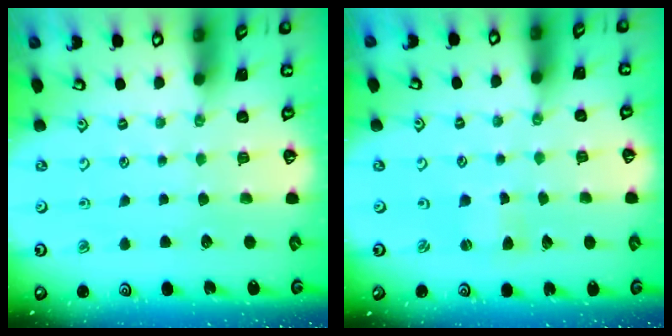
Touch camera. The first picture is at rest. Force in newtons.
{"total": 1.9, "press": 1.9, "slide": 0.4}